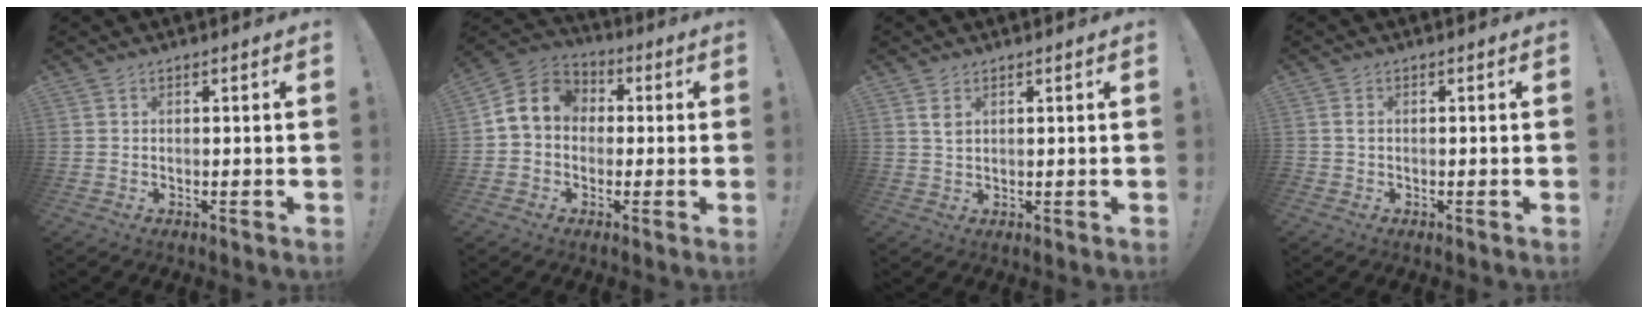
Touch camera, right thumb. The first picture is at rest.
{"total": 9.4, "force": [0.7, 8.1, 4.8], "torque": [-0.076, 0.014, 0.019]}
{"total": 2.4, "force": [1.2, 1.3, 1.6], "torque": [-0.018, -0.004, 0.019]}
{"total": 1.0, "force": [-0.2, 0.8, 0.5], "torque": [-0.008, 0.005, -0.005]}